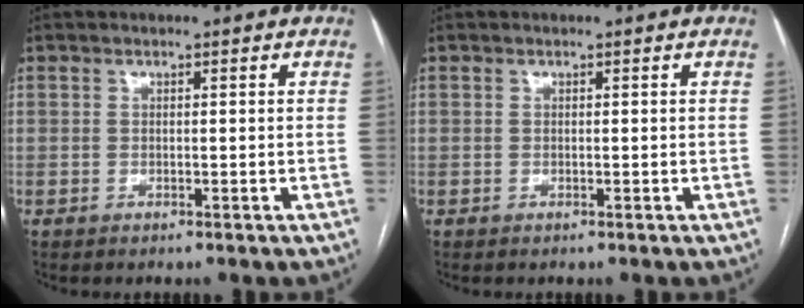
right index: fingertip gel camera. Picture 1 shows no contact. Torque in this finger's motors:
{"motor_torque": [0.00, 0.00, 0.00, 0.00]}